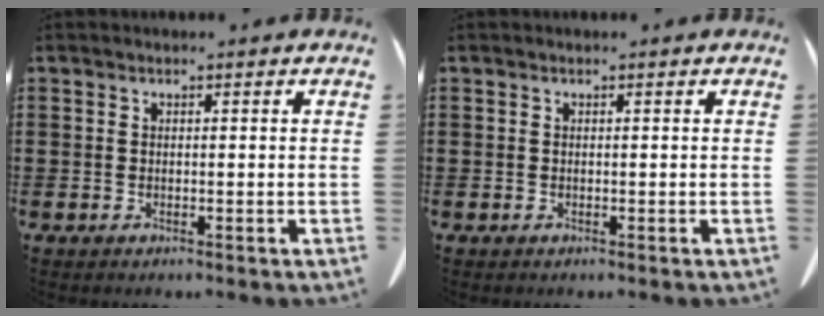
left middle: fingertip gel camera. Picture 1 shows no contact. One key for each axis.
{"total": 0.0}